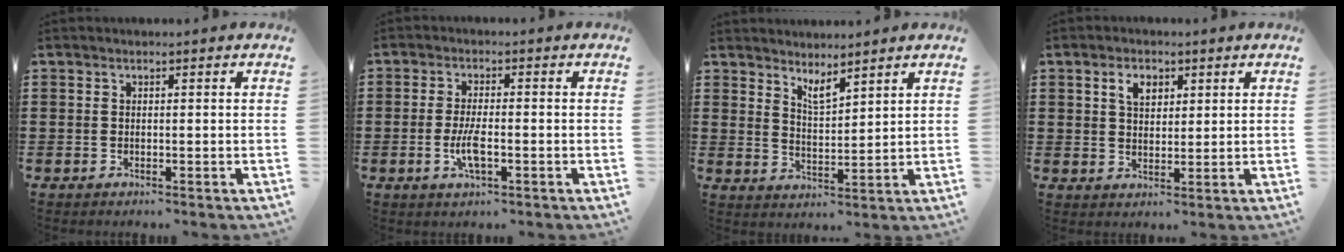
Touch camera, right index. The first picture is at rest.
{"total": 4.5, "force": [-1.3, 1.3, 4.1], "torque": [-0.090, -0.004, -0.030]}
{"total": 3.7, "force": [3.5, 0.6, 1.1], "torque": [-0.029, -0.009, 0.063]}
{"total": 3.4, "force": [1.5, 2.3, 2.0], "torque": [-0.041, 0.008, 0.024]}